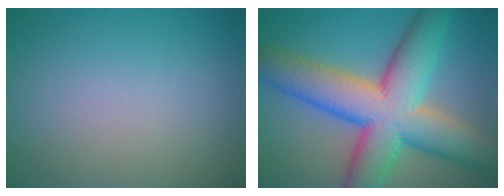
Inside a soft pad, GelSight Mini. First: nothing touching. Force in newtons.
{"total": 13.2, "press": 13.2, "slide": 0.4}